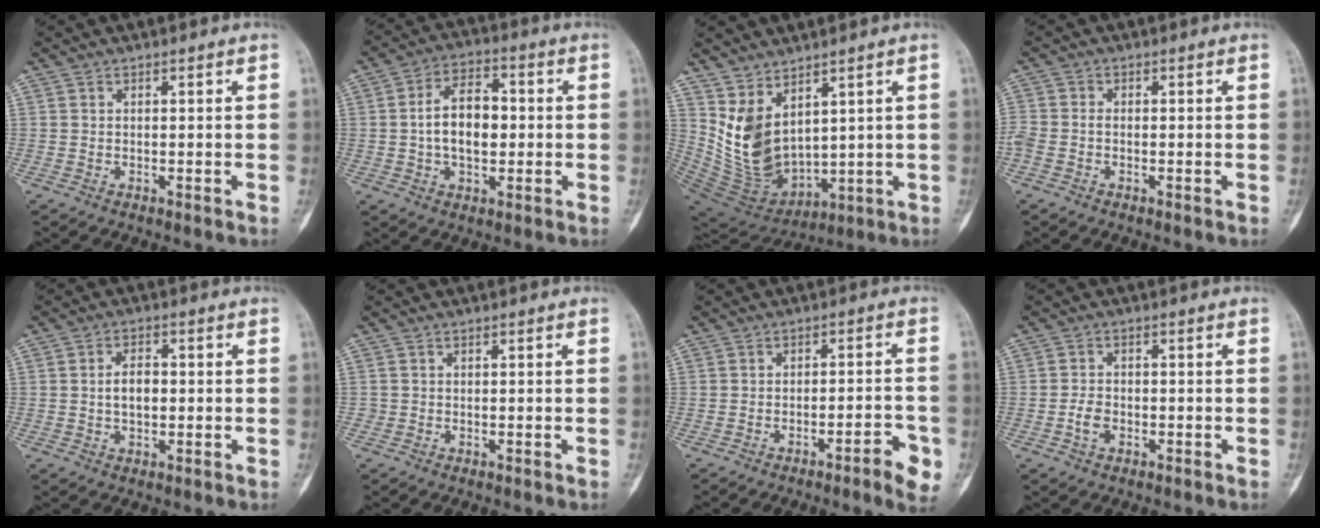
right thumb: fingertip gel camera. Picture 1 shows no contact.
{"total": 10.0, "force": [-0.1, 6.1, 8.0], "torque": [-0.119, 0.020, -0.008]}
{"total": 12.1, "force": [4.6, 7.1, 8.7], "torque": [-0.132, -0.043, 0.120]}
{"total": 3.1, "force": [-1.1, 2.1, 2.1], "torque": [-0.058, 0.007, -0.024]}
{"total": 4.3, "force": [0.0, 2.5, 3.5], "torque": [-0.053, 0.007, -0.004]}
{"total": 0.6, "force": [-0.1, 0.6, 0.0], "torque": [0.003, 0.005, -0.004]}
{"total": 6.1, "force": [-3.1, 1.2, 5.1], "torque": [-0.066, 0.023, -0.038]}
{"total": 2.9, "force": [-1.2, 1.9, 1.8], "torque": [-0.034, 0.009, -0.024]}